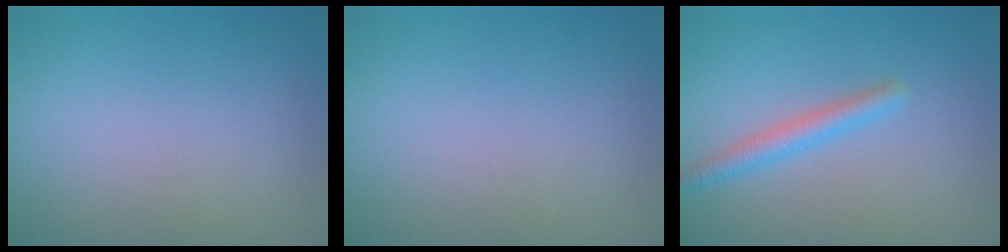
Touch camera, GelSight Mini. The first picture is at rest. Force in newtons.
{"total": 0.0}
{"total": 2.1, "press": 2.1, "slide": 0.1}